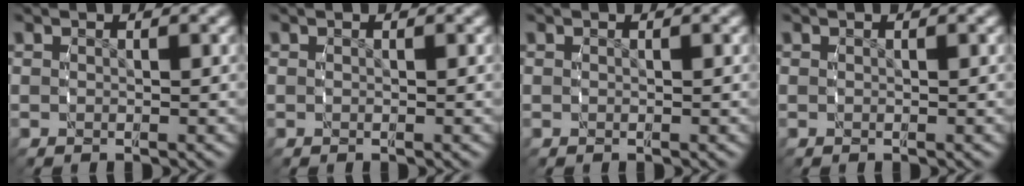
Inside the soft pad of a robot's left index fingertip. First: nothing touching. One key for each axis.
{"total": 0.0}
{"total": 0.0}
{"total": 0.0}